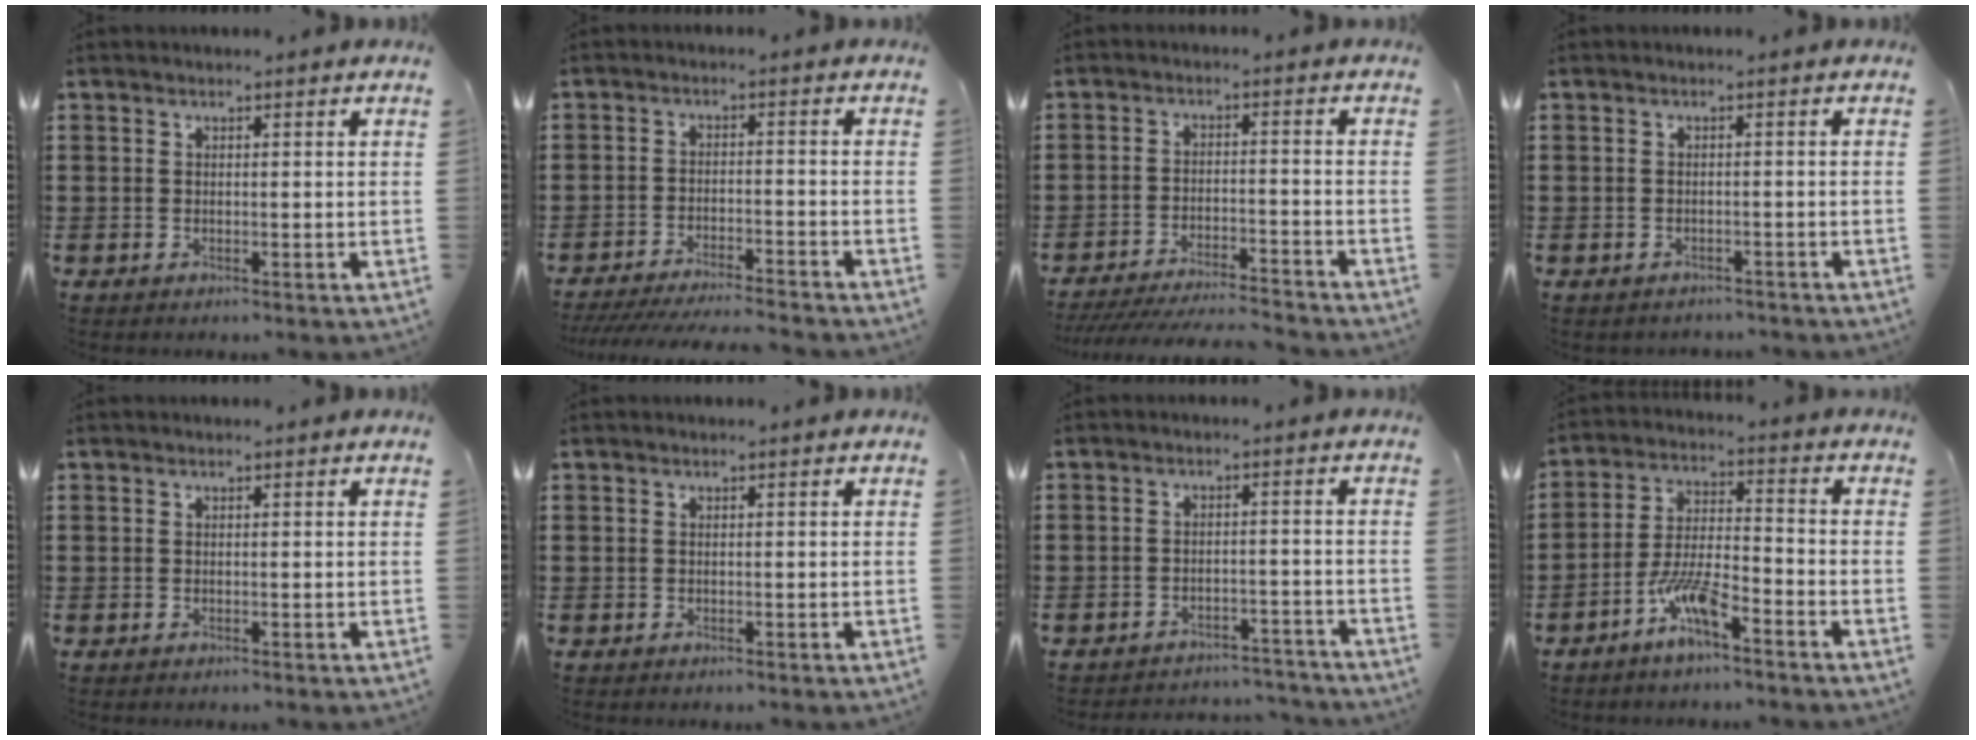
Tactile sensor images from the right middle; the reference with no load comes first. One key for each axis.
{"total": 4.6, "fx": -4.4, "fy": -0.1, "fz": 1.3, "tx": -0.028, "ty": -0.010, "tz": -0.089}
{"total": 5.1, "fx": -4.9, "fy": 0.1, "fz": 1.5, "tx": -0.030, "ty": -0.008, "tz": -0.098}
{"total": 1.0, "fx": -0.9, "fy": 0.2, "fz": 0.0, "tx": -0.004, "ty": 0.000, "tz": -0.020}
{"total": 0.0}
{"total": 0.0}
{"total": 3.5, "fx": -3.4, "fy": 0.4, "fz": -0.2, "tx": -0.003, "ty": 0.002, "tz": -0.074}
{"total": 7.2, "fx": -4.7, "fy": 1.4, "fz": 5.3, "tx": -0.121, "ty": -0.006, "tz": -0.092}